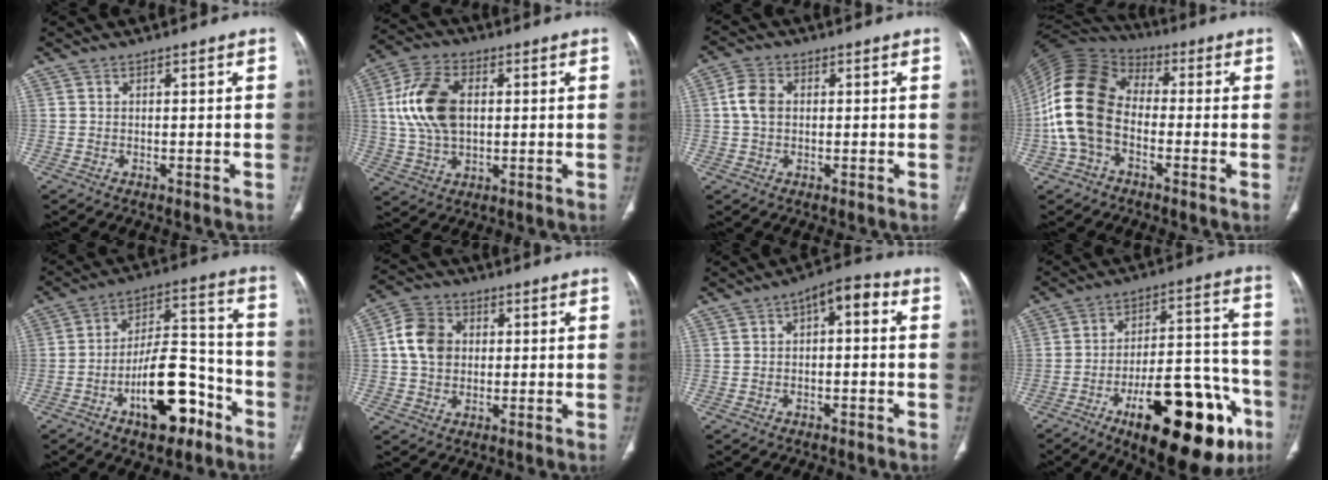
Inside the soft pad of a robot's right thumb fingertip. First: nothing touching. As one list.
[{"total": 13.7, "force": [1.9, 8.5, 10.6], "torque": [-0.205, 0.009, 0.036]}, {"total": 4.8, "force": [0.3, 3.6, 3.2], "torque": [-0.064, 0.010, 0.002]}, {"total": 16.0, "force": [-2.7, 10.9, 11.4], "torque": [-0.232, 0.037, -0.060]}, {"total": 16.8, "force": [-8.1, 7.8, 12.5], "torque": [-0.166, 0.072, -0.128]}, {"total": 8.5, "force": [0.9, 6.9, 4.9], "torque": [-0.078, 0.013, 0.009]}, {"total": 5.7, "force": [0.9, 2.9, 4.9], "torque": [-0.051, 0.027, 0.001]}, {"total": 27.7, "force": [-13.2, 11.0, 21.7], "torque": [-0.254, 0.073, -0.183]}]